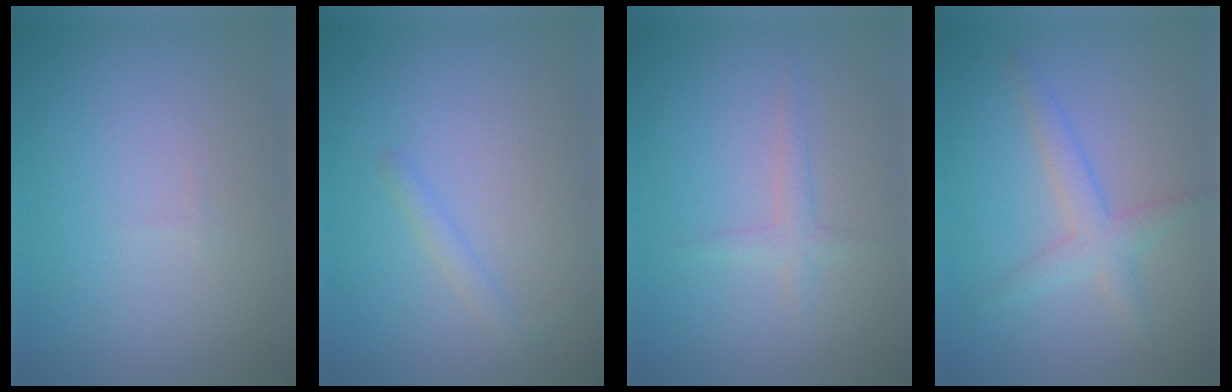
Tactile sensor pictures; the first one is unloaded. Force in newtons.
{"total": 1.1, "press": 1.1, "slide": 0.0}
{"total": 1.3, "press": 1.3, "slide": 0.1}
{"total": 2.6, "press": 2.6, "slide": 0.2}